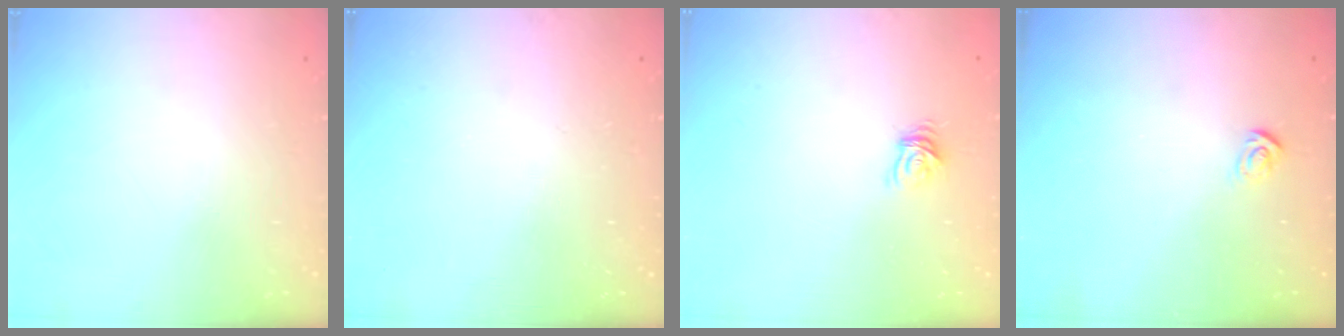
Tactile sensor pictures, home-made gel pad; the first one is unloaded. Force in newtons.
{"total": 0.0}
{"total": 5.1, "press": 5.0, "slide": 0.4}
{"total": 3.2, "press": 3.1, "slide": 0.3}